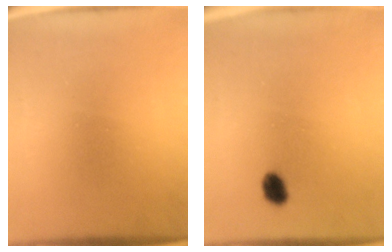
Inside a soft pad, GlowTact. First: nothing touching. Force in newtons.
{"total": 2.6}